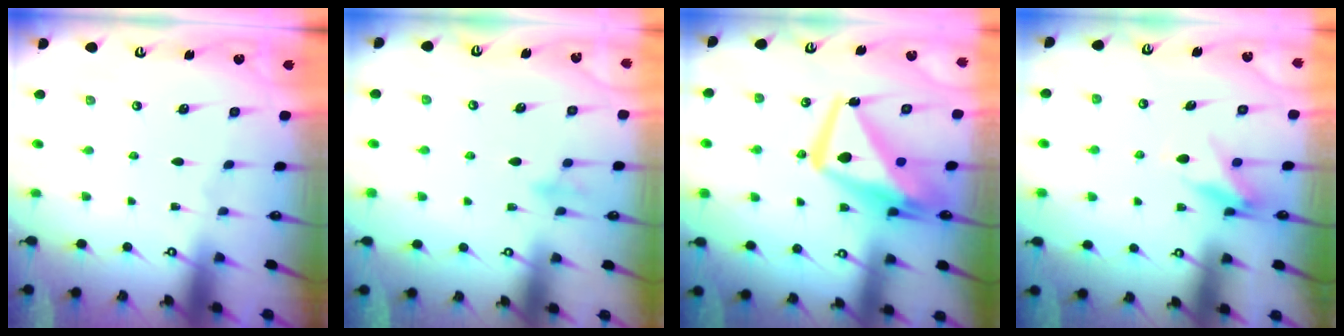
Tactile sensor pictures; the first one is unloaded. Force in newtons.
{"total": 8.6, "press": 8.5, "slide": 1.6}
{"total": 12.7, "press": 12.6, "slide": 1.6}
{"total": 9.0, "press": 8.9, "slide": 1.3}